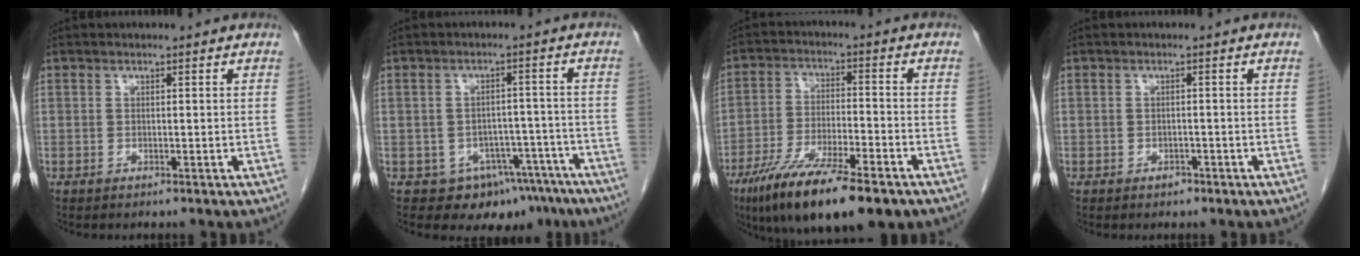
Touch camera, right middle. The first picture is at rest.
{"total": 8.9, "force": [-6.4, 5.8, 2.1], "torque": [-0.007, 0.028, -0.079]}
{"total": 15.5, "force": [-10.3, 2.6, 11.3], "torque": [-0.194, -0.033, -0.176]}
{"total": 0.8, "force": [-0.7, 0.3, 0.3], "torque": [-0.006, 0.001, -0.009]}